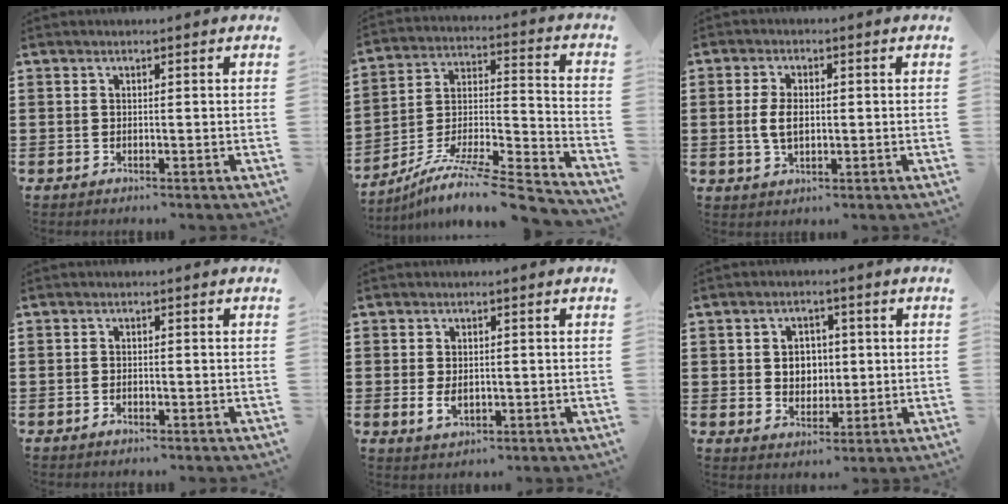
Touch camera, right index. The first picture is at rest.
{"total": 9.4, "force": [-7.9, 0.8, 4.9], "torque": [-0.078, 0.007, -0.158]}
{"total": 4.2, "force": [-0.1, 2.3, 3.5], "torque": [-0.083, 0.001, -0.006]}
{"total": 0.8, "force": [-0.6, 0.4, 0.4], "torque": [-0.009, -0.002, -0.011]}
{"total": 2.6, "force": [-0.3, 1.6, 2.0], "torque": [-0.040, 0.002, -0.004]}
{"total": 4.4, "force": [0.4, 3.9, 1.9], "torque": [-0.036, 0.007, 0.001]}